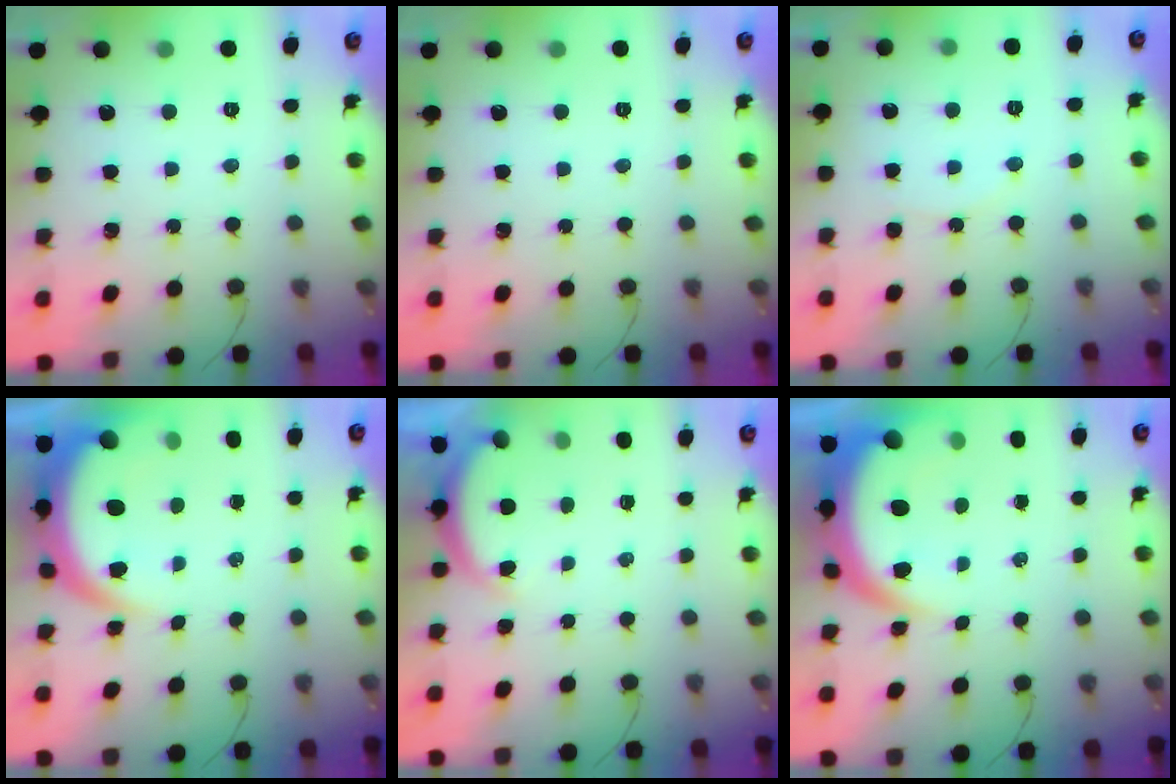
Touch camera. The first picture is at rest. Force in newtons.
{"total": 0.0}
{"total": 4.6, "press": 4.6, "slide": 0.5}
{"total": 8.6, "press": 8.5, "slide": 1.1}
{"total": 3.0, "press": 2.9, "slide": 0.6}
{"total": 9.6, "press": 9.6, "slide": 1.1}